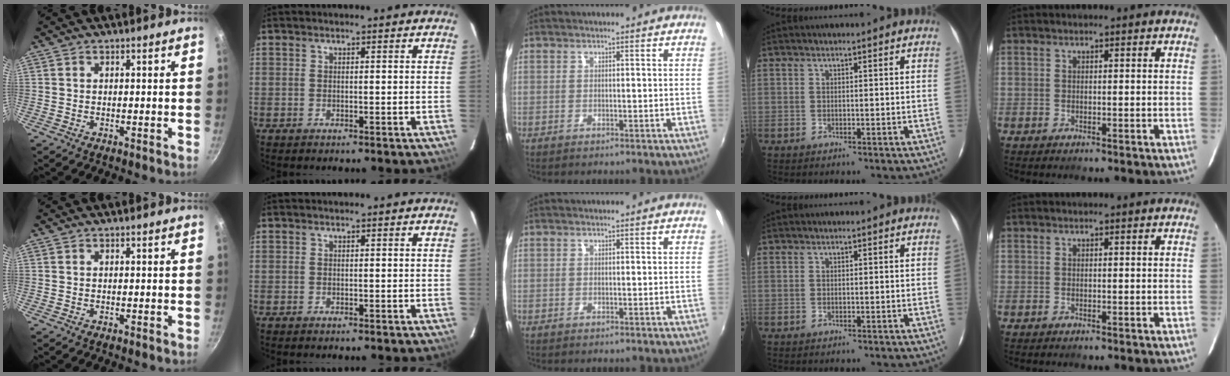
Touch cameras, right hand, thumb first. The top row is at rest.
{}